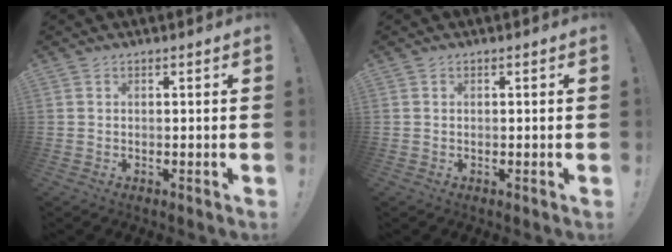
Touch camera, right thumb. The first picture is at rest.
{"total": 0.0}